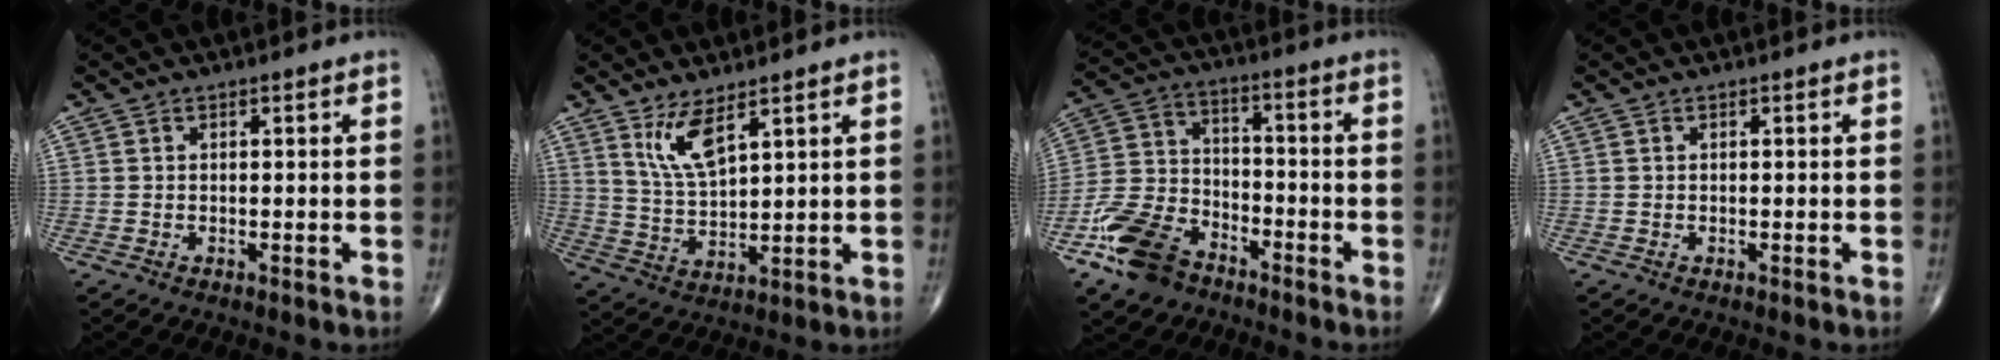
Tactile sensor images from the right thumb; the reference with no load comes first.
{"total": 7.0, "force": [4.2, 2.1, 5.2], "torque": [-0.098, -0.033, 0.092]}
{"total": 12.9, "force": [-8.4, 7.8, 5.9], "torque": [-0.103, 0.046, -0.166]}
{"total": 0.0}